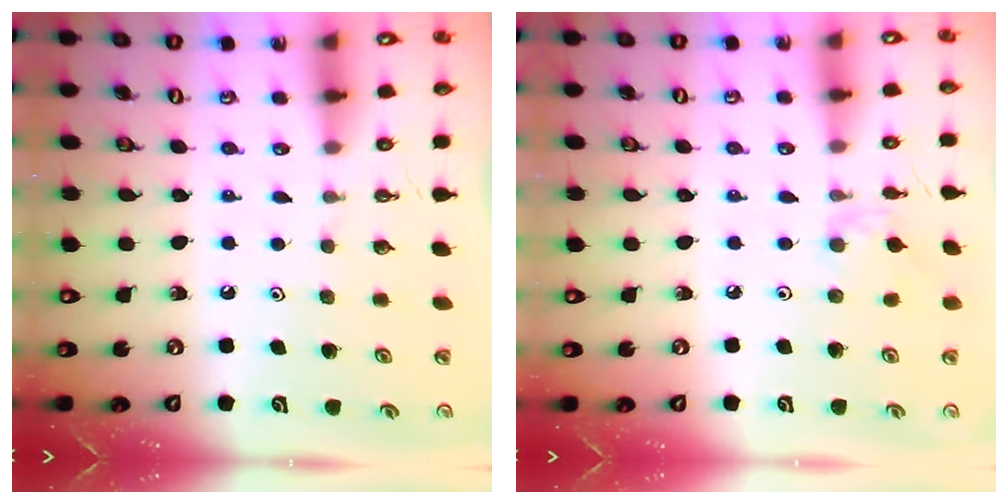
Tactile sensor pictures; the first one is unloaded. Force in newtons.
{"total": 2.5, "press": 2.5, "slide": 0.4}